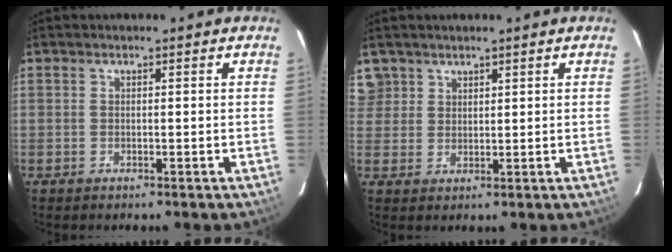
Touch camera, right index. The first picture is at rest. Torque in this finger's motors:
{"motor_torque": [0.09, 0.21, 0.00, -0.01]}